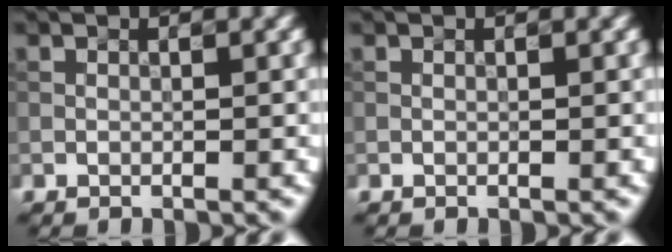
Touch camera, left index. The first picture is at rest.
{"total": 0.0}